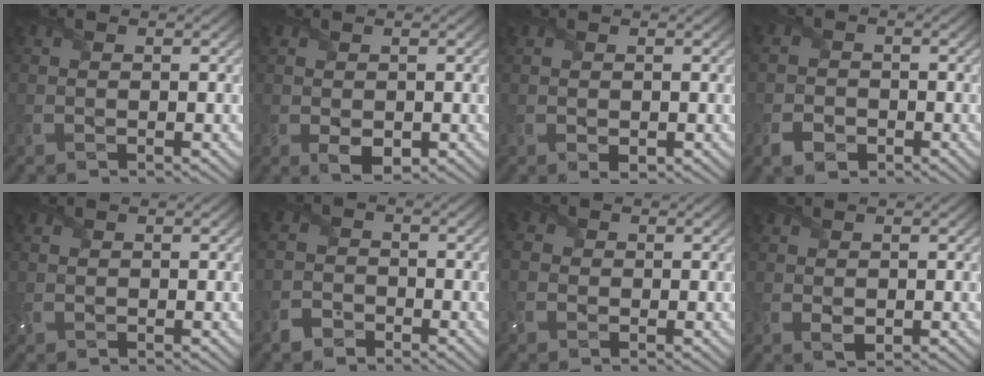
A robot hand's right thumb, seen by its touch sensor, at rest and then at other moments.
{"total": 2.0, "force": [-0.5, 1.3, 1.5], "torque": [-0.034, -0.007, -0.006]}
{"total": 0.8, "force": [-0.1, 0.5, 0.6], "torque": [-0.013, -0.003, 0.001]}
{"total": 2.6, "force": [-1.6, 1.8, 0.9], "torque": [-0.024, -0.003, -0.038]}
{"total": 0.9, "force": [0.2, 0.8, 0.5], "torque": [-0.017, 0.001, 0.005]}
{"total": 2.5, "force": [-2.0, 1.3, 0.5], "torque": [-0.016, 0.002, -0.051]}
{"total": 2.4, "force": [-0.4, 2.1, 1.0], "torque": [-0.038, 0.004, -0.011]}
{"total": 1.2, "force": [0.1, 0.8, 0.9], "torque": [-0.023, -0.003, 0.004]}